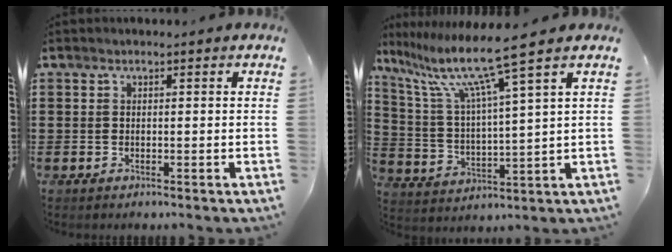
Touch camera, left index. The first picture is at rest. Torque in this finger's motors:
{"motor_torque": [1.02, -0.97, 0.52, 0.21]}